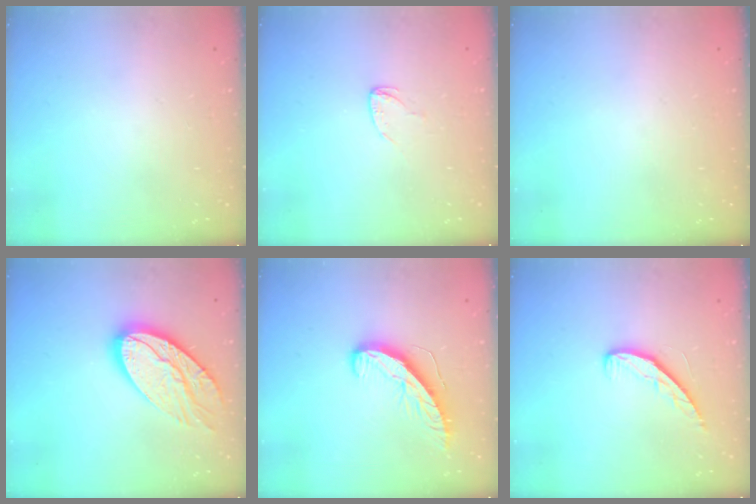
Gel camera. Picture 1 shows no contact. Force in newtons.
{"total": 3.3, "press": 3.3, "slide": 0.2}
{"total": 0.0}
{"total": 17.2, "press": 17.1, "slide": 1.5}
{"total": 9.7, "press": 9.7, "slide": 0.3}
{"total": 7.0, "press": 7.0, "slide": 0.7}